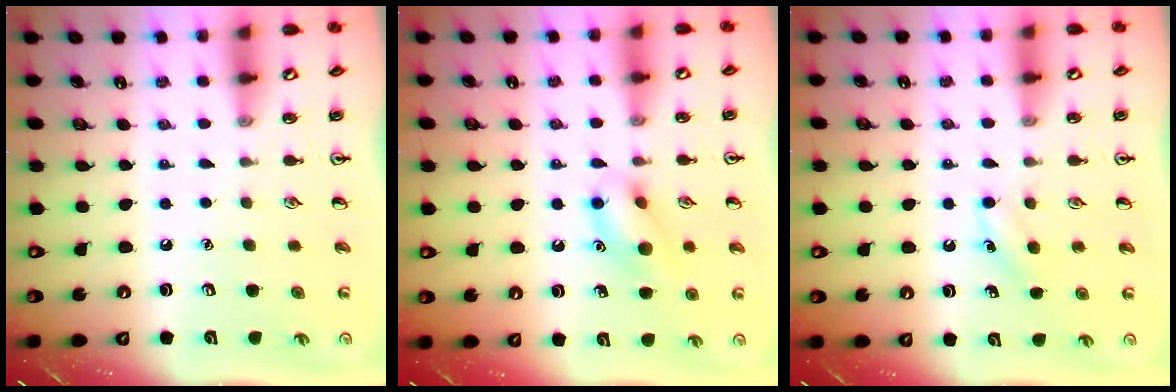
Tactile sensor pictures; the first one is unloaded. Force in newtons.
{"total": 11.5, "press": 11.4, "slide": 0.7}
{"total": 3.9, "press": 3.6, "slide": 1.4}